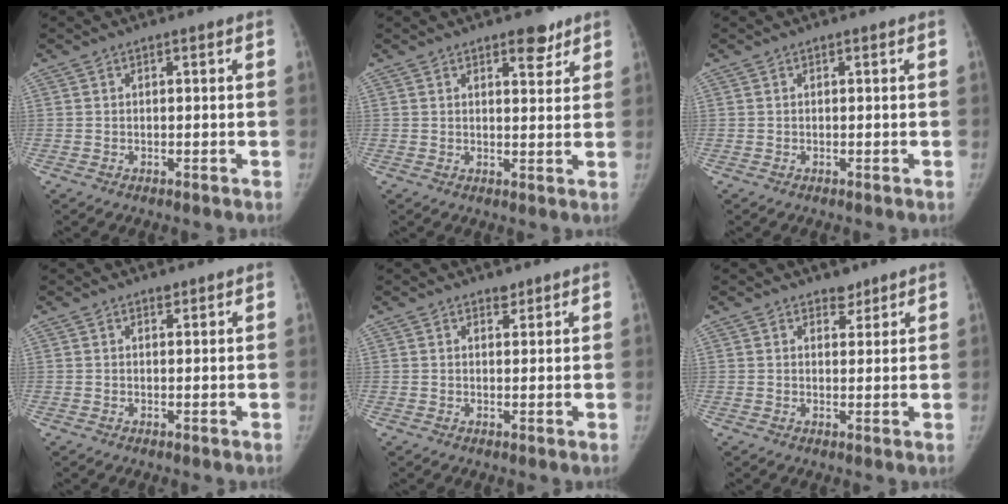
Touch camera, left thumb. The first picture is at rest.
{"total": 4.3, "force": [3.0, 2.0, 2.4], "torque": [-0.012, -0.018, 0.041]}
{"total": 0.0}
{"total": 0.9, "force": [0.8, 0.4, 0.3], "torque": [0.000, -0.006, 0.010]}
{"total": 1.5, "force": [1.2, 0.7, 0.3], "torque": [0.005, -0.010, 0.017]}
{"total": 2.5, "force": [2.0, 1.4, 0.5], "torque": [0.010, -0.013, 0.026]}